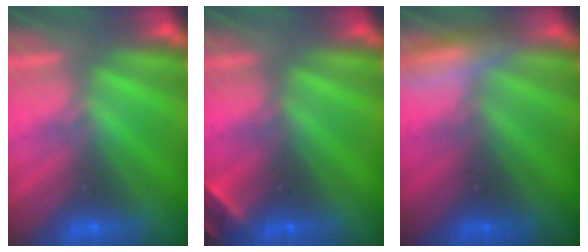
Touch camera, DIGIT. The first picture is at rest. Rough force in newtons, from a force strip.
{"total": 2.0}
{"total": 2.8}